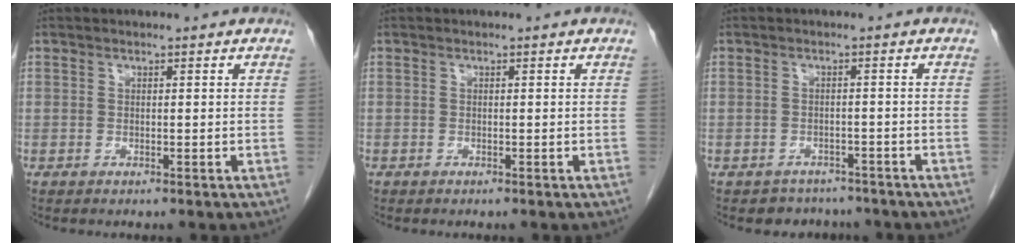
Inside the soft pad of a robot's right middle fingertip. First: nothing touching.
{"total": 0.0}
{"total": 4.6, "force": [-3.9, 2.5, 0.0], "torque": [-0.005, 0.013, -0.048]}